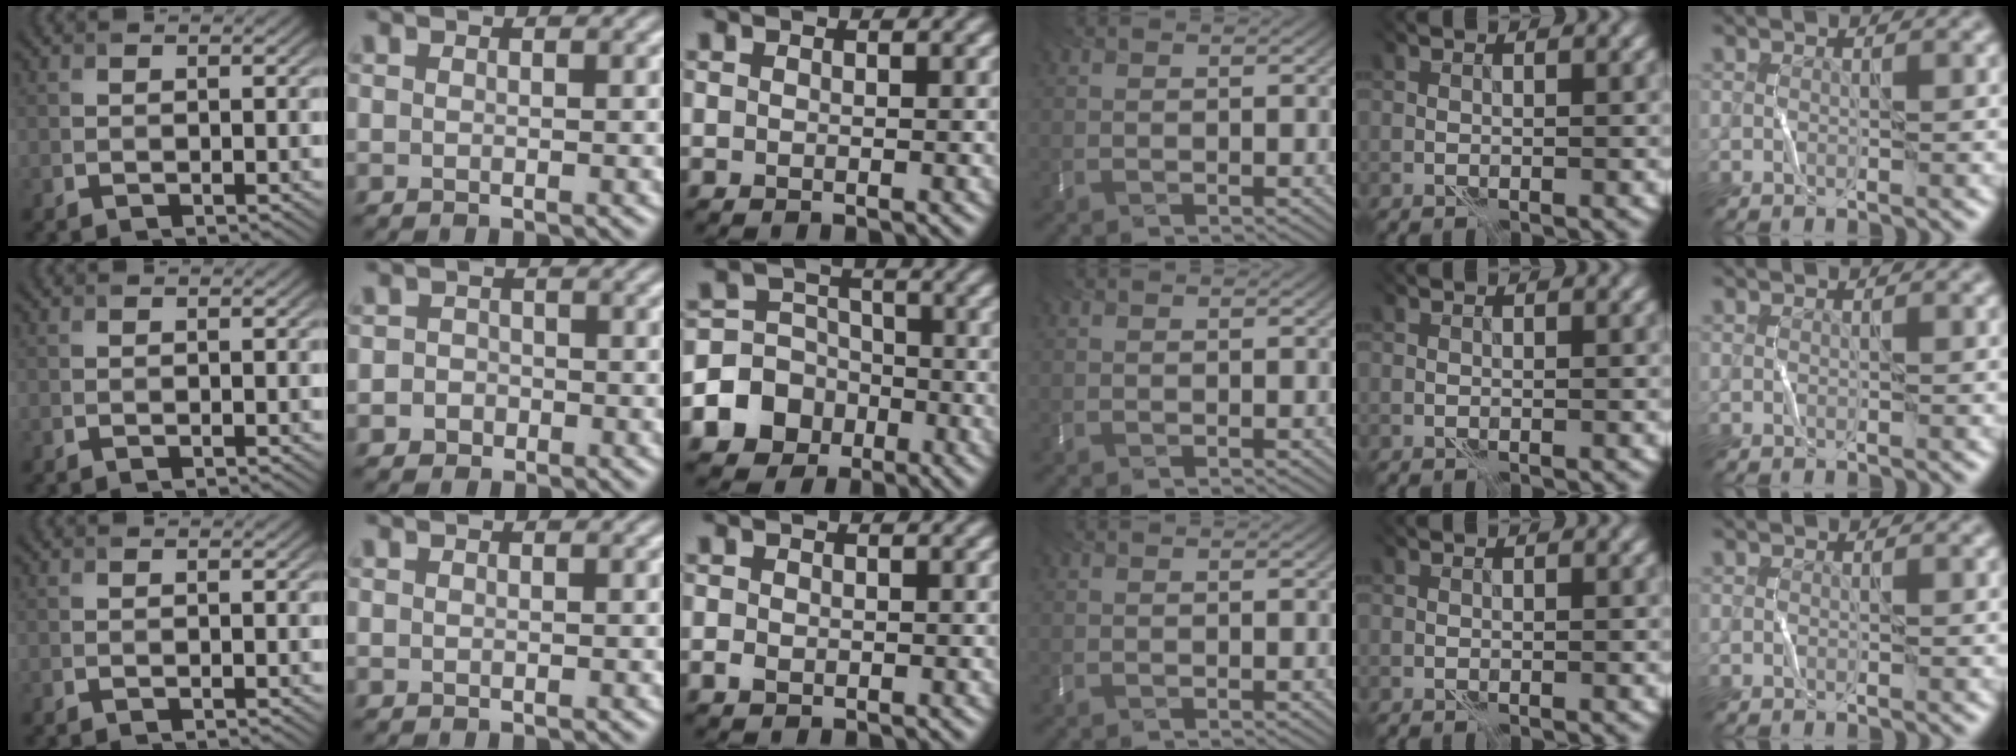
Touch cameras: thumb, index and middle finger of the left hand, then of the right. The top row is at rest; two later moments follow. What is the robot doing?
{"motion": "fold", "object": "bubble wrap"}